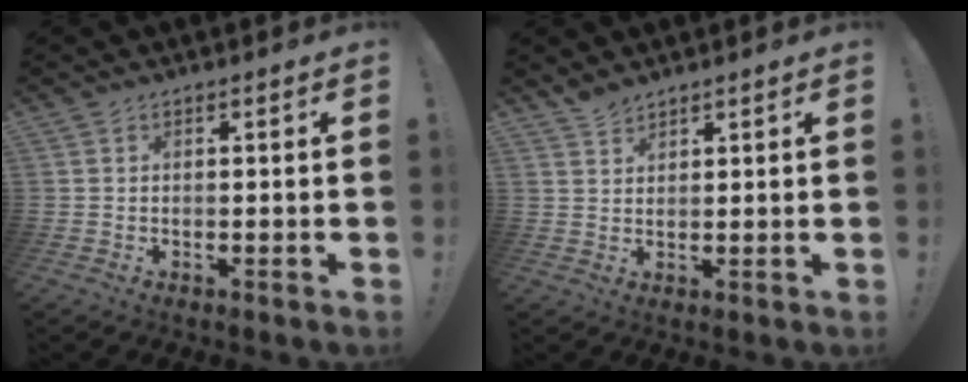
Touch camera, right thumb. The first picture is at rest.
{"total": 3.0, "force": [2.7, 0.9, 0.8], "torque": [-0.016, -0.016, 0.052]}